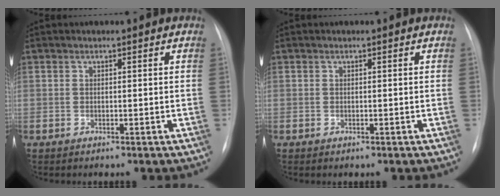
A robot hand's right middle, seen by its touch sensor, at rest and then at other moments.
{"total": 0.0}